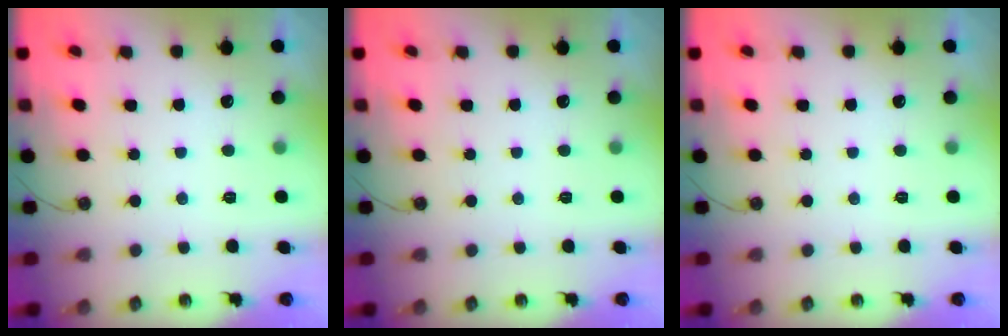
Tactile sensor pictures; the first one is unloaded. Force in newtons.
{"total": 0.0}
{"total": 0.0}